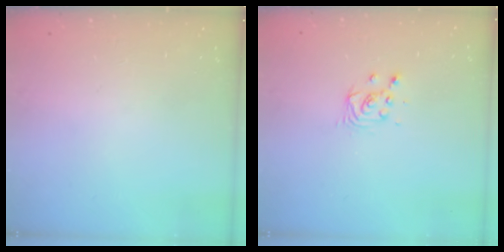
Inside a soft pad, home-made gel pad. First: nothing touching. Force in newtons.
{"total": 3.4, "press": 3.4, "slide": 0.4}